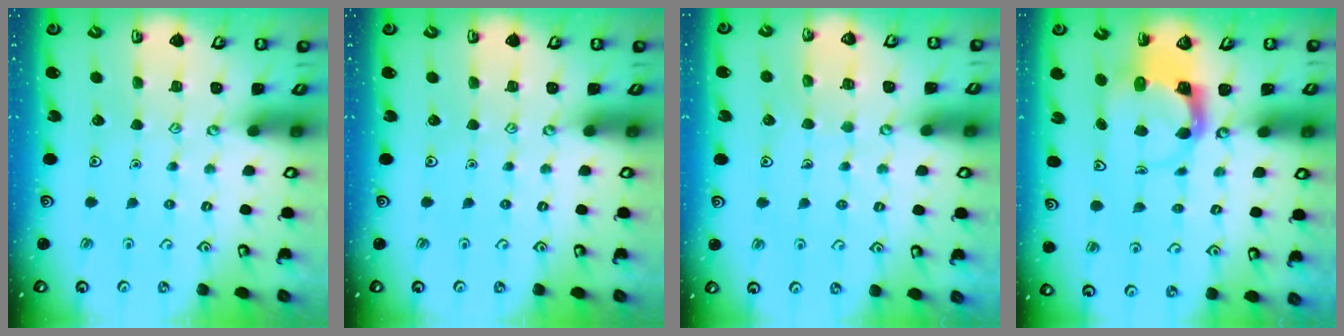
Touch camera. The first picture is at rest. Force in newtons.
{"total": 0.0}
{"total": 5.1, "press": 5.0, "slide": 0.4}
{"total": 3.8, "press": 3.7, "slide": 0.5}